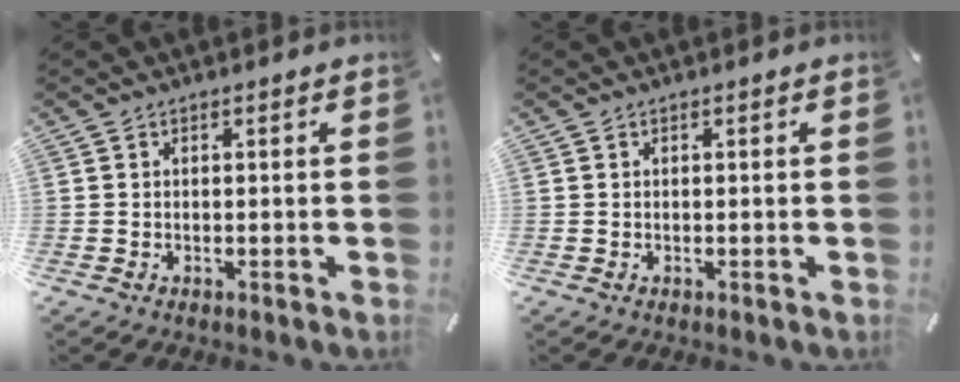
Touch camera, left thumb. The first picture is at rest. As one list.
[{"total": 0.0}]